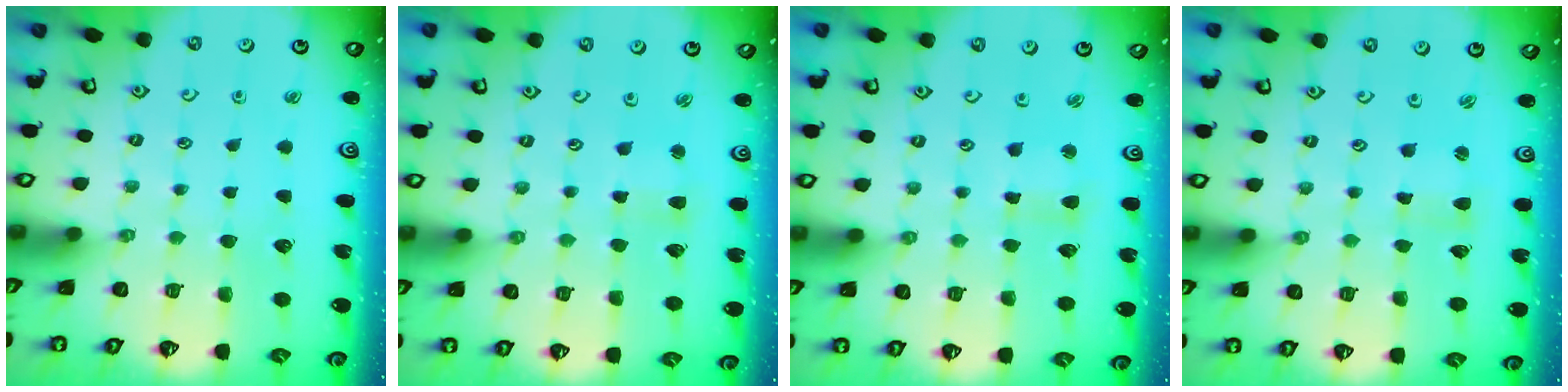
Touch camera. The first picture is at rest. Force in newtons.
{"total": 3.8, "press": 3.8, "slide": 0.4}
{"total": 3.1, "press": 3.1, "slide": 0.3}
{"total": 1.0, "press": 1.0, "slide": 0.3}